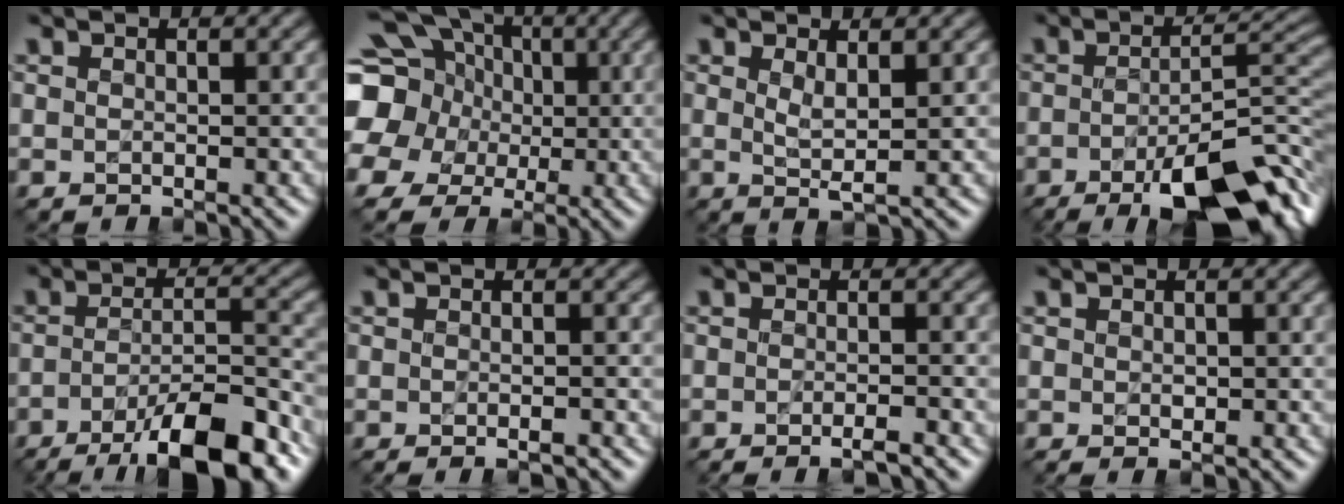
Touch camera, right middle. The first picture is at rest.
{"total": 19.9, "force": [3.5, 18.2, 7.2], "torque": [-0.199, 0.008, 0.026]}
{"total": 1.9, "force": [0.6, 0.2, 1.7], "torque": [-0.035, -0.008, 0.013]}
{"total": 11.6, "force": [-5.8, 3.3, 9.5], "torque": [-0.141, -0.006, -0.088]}
{"total": 10.4, "force": [-6.3, 2.6, 7.8], "torque": [-0.114, 0.007, -0.104]}
{"total": 1.8, "force": [-1.0, 0.4, 1.5], "torque": [-0.014, -0.001, -0.014]}
{"total": 2.6, "force": [-1.5, 0.5, 2.1], "torque": [-0.027, -0.003, -0.028]}
{"total": 0.9, "force": [-0.1, 0.4, 0.8], "torque": [-0.011, -0.002, -0.001]}